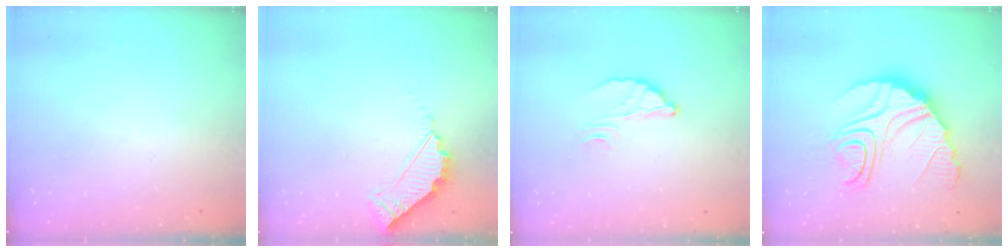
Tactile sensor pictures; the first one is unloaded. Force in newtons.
{"total": 3.9, "press": 3.9, "slide": 0.3}
{"total": 3.6, "press": 3.6, "slide": 0.2}
{"total": 16.8, "press": 16.8, "slide": 1.3}